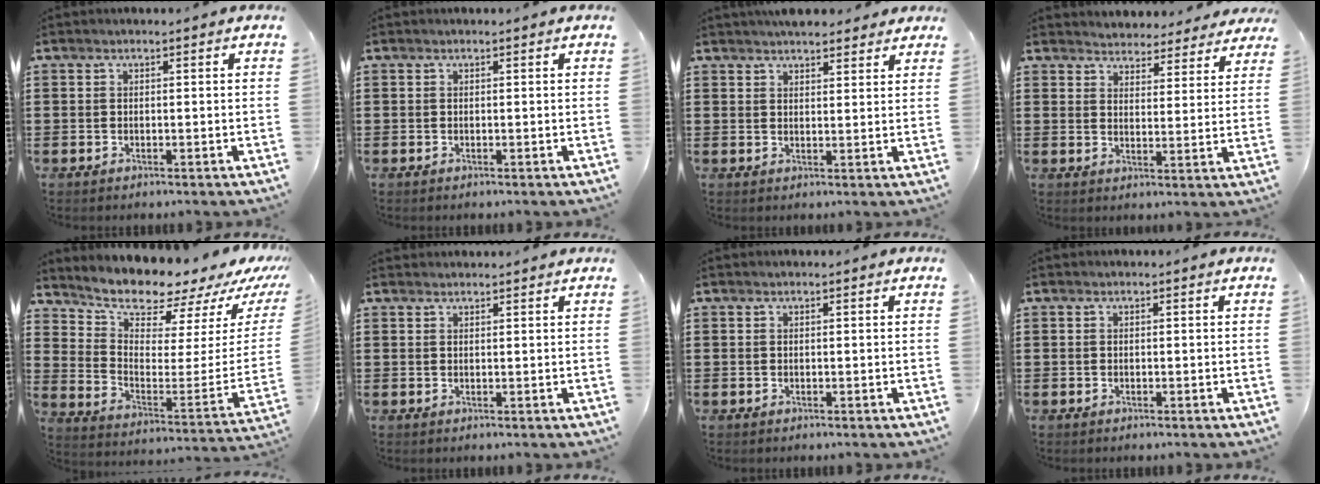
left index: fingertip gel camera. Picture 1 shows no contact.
{"total": 0.0}
{"total": 3.7, "force": [3.4, 0.9, 0.9], "torque": [-0.017, -0.007, 0.064]}
{"total": 3.6, "force": [3.6, 0.5, -0.3], "torque": [-0.013, -0.019, 0.063]}
{"total": 8.0, "force": [7.8, 1.1, 1.4], "torque": [-0.048, -0.092, 0.126]}
{"total": 1.1, "force": [1.1, 0.0, 0.0], "torque": [-0.003, -0.001, 0.022]}
{"total": 0.0}
{"total": 0.0}